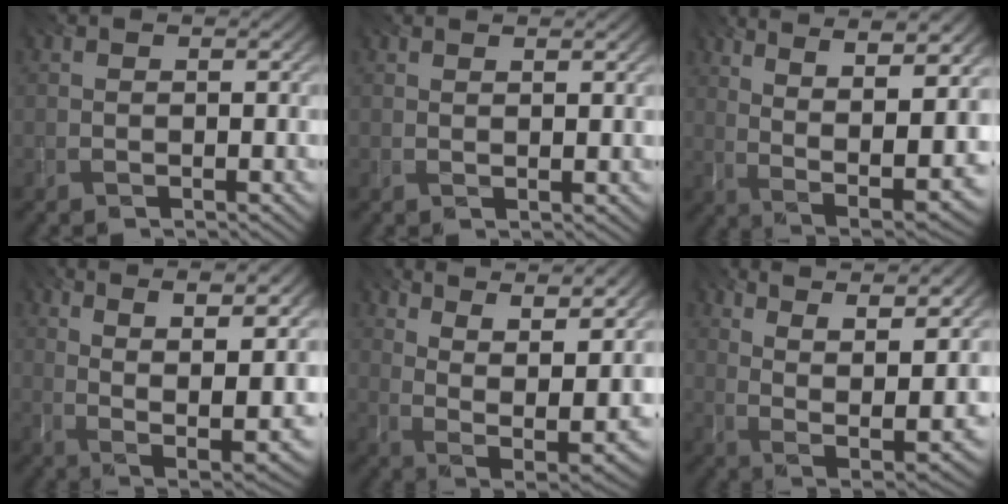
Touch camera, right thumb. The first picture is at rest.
{"total": 1.5, "force": [1.1, 0.0, 1.0], "torque": [-0.013, -0.002, 0.021]}
{"total": 13.9, "force": [5.2, 4.6, 12.1], "torque": [-0.205, 0.022, 0.089]}
{"total": 12.6, "force": [4.8, 3.9, 10.9], "torque": [-0.181, 0.019, 0.077]}
{"total": 14.5, "force": [8.4, 5.1, 10.6], "torque": [-0.184, 0.014, 0.126]}
{"total": 13.5, "force": [7.8, 4.2, 10.2], "torque": [-0.182, 0.012, 0.122]}